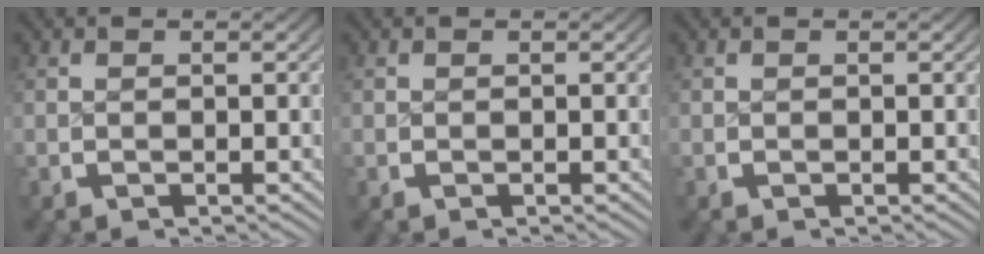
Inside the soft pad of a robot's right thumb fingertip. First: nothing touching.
{"total": 0.0}
{"total": 0.0}